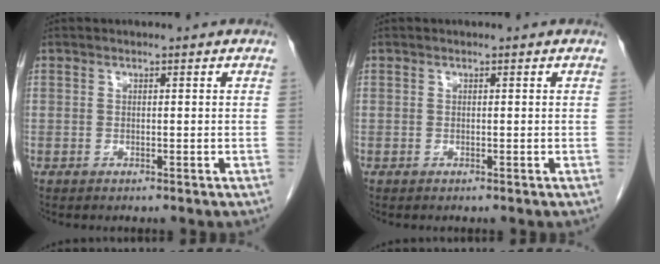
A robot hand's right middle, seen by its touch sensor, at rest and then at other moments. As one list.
[{"total": 0.0}]